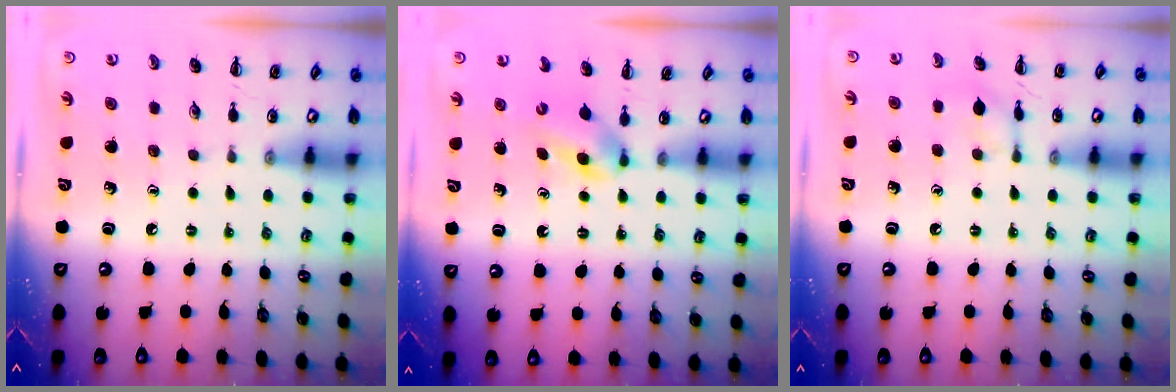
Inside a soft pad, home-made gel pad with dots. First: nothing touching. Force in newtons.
{"total": 2.8, "press": 2.5, "slide": 1.3}
{"total": 5.7, "press": 5.7, "slide": 0.3}